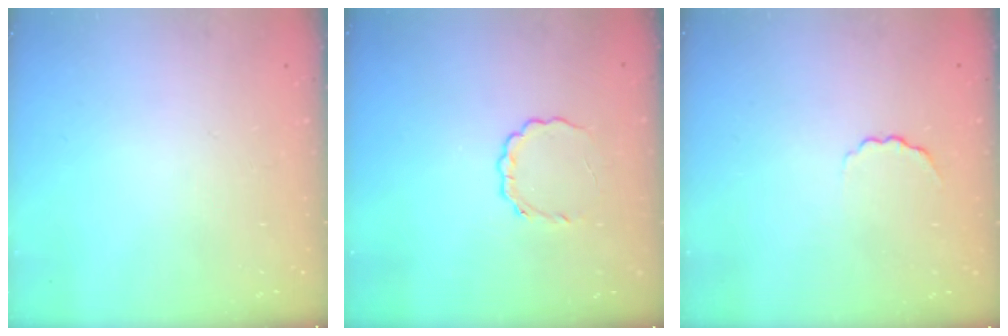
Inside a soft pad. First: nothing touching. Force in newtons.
{"total": 2.8, "press": 2.8, "slide": 0.4}
{"total": 2.5, "press": 2.4, "slide": 0.6}